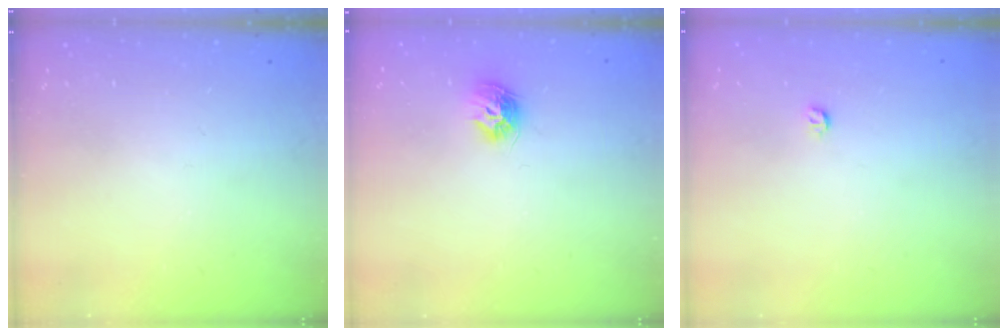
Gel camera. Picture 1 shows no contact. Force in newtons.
{"total": 8.3, "press": 8.3, "slide": 0.2}
{"total": 3.2, "press": 3.2, "slide": 0.6}